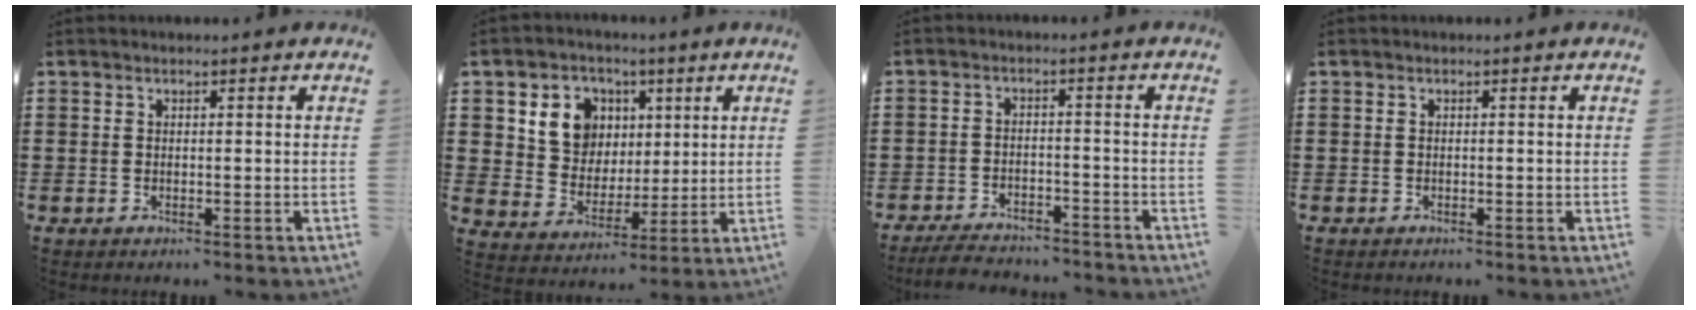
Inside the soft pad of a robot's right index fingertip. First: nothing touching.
{"total": 8.4, "force": [3.1, 7.4, 2.6], "torque": [-0.077, 0.009, 0.057]}
{"total": 4.1, "force": [-3.9, 0.6, 0.7], "torque": [-0.020, 0.004, -0.081]}
{"total": 0.0}